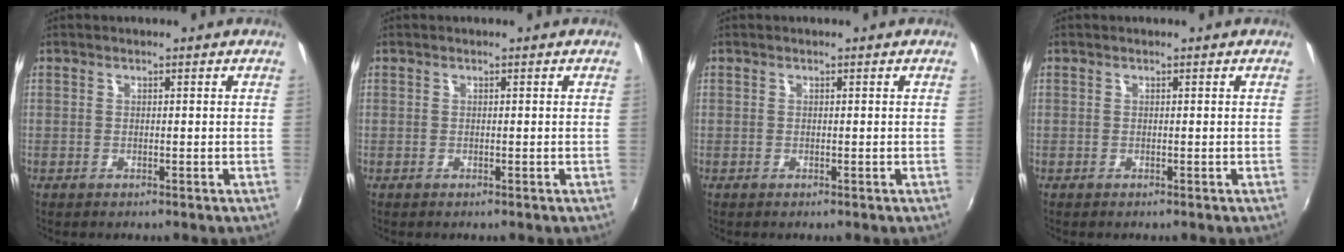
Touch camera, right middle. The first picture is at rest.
{"total": 0.0}
{"total": 0.0}
{"total": 0.0}